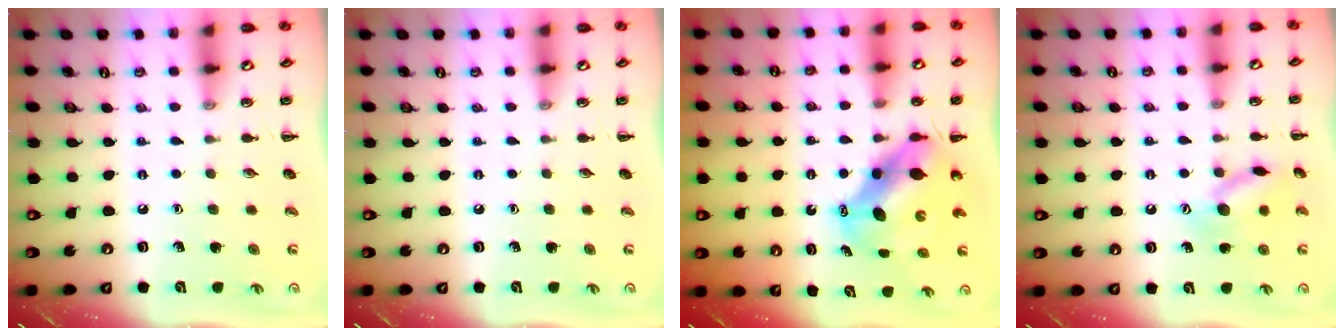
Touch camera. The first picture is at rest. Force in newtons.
{"total": 0.0}
{"total": 8.4, "press": 8.1, "slide": 2.2}
{"total": 11.7, "press": 11.7, "slide": 0.5}